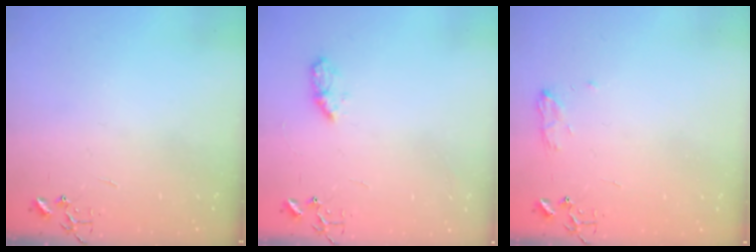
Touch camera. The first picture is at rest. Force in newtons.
{"total": 5.7, "press": 5.7, "slide": 0.7}
{"total": 8.0, "press": 8.0, "slide": 0.8}